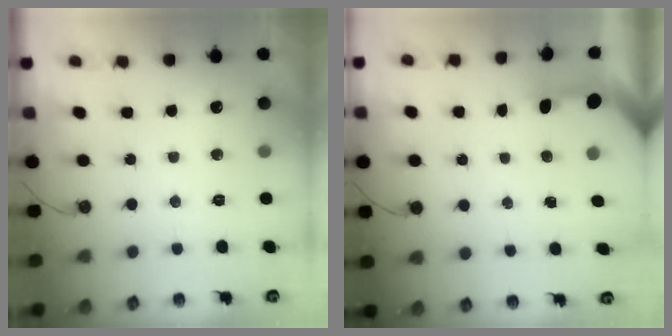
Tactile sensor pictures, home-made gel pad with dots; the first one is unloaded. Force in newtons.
{"total": 3.4, "press": 3.4, "slide": 0.4}